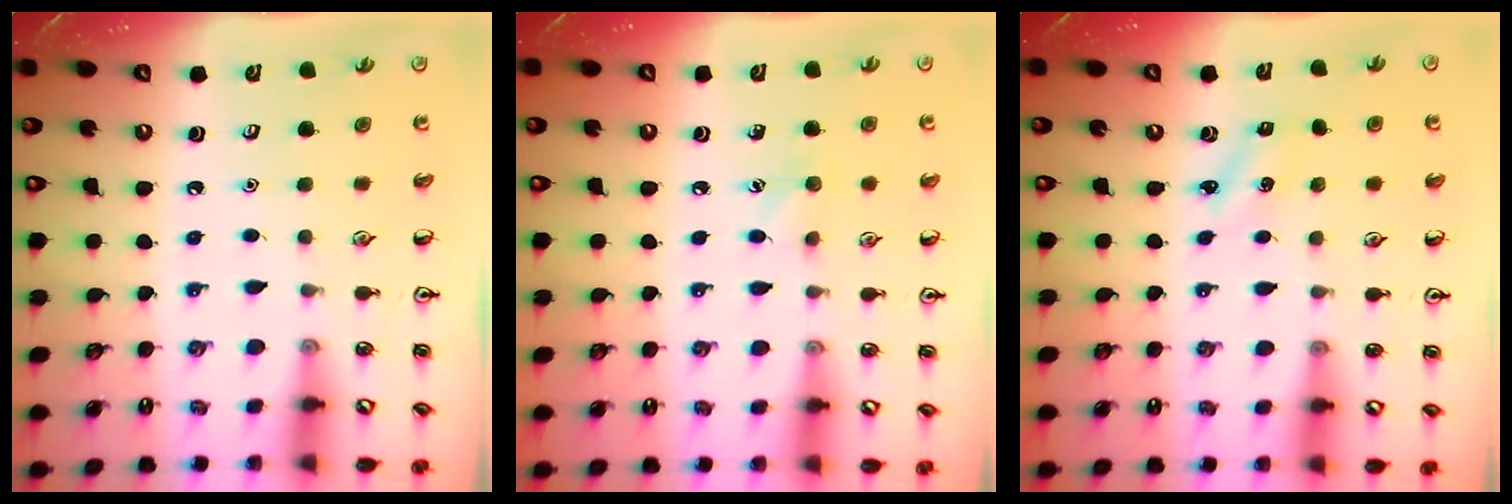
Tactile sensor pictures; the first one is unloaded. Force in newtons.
{"total": 6.2, "press": 5.9, "slide": 1.9}
{"total": 1.8, "press": 1.7, "slide": 0.7}